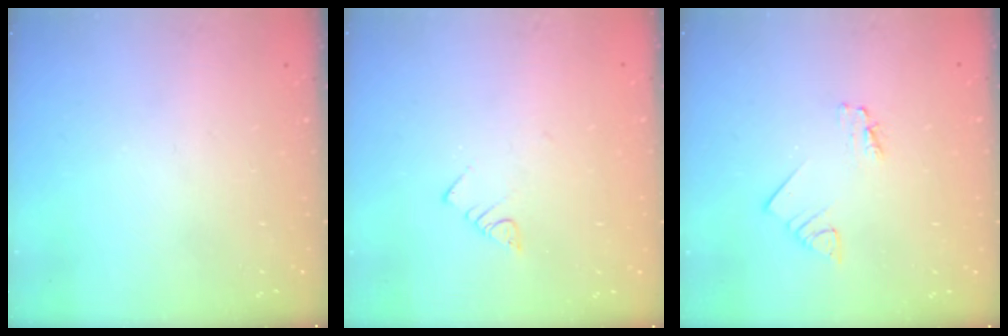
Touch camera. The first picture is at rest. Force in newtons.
{"total": 2.8, "press": 2.7, "slide": 0.4}
{"total": 2.4, "press": 2.4, "slide": 0.1}